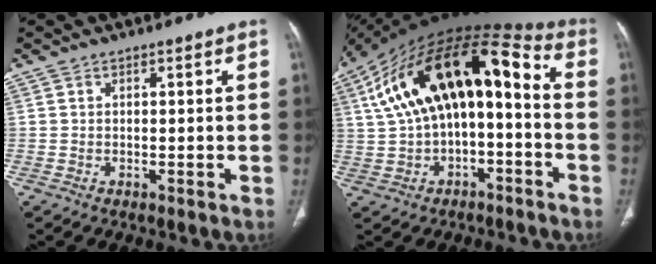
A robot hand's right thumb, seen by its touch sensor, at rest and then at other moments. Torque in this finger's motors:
{"motor_torque": [-0.48, 2.20, 0.91, 0.40, 0.46]}